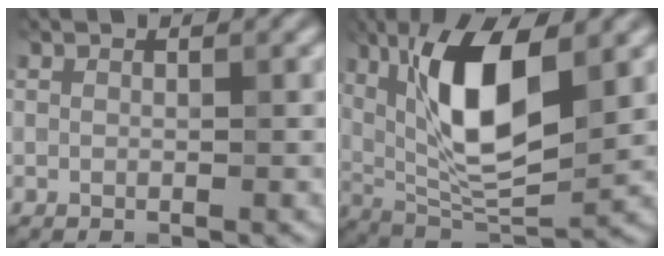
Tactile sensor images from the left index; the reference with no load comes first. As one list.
[{"total": 10.8, "force": [3.0, 4.0, 9.6], "torque": [-0.166, -0.001, 0.053]}]